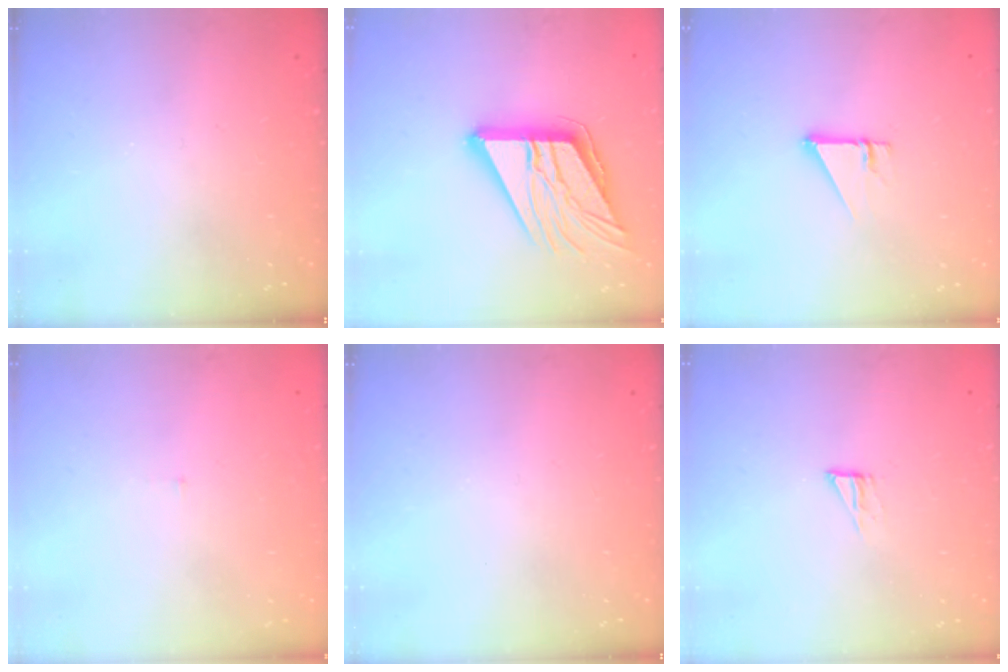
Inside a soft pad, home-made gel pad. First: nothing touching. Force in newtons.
{"total": 17.3, "press": 17.1, "slide": 2.7}
{"total": 2.7, "press": 2.7, "slide": 0.2}
{"total": 3.0, "press": 3.0, "slide": 0.2}
{"total": 0.0}
{"total": 4.3, "press": 4.3, "slide": 0.3}